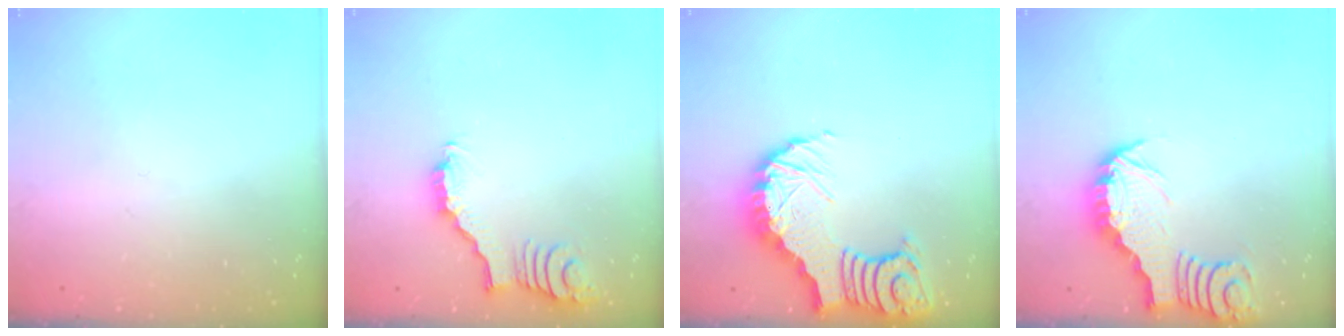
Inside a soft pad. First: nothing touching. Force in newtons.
{"total": 2.6, "press": 2.6, "slide": 0.4}
{"total": 9.9, "press": 9.8, "slide": 1.3}
{"total": 3.0, "press": 2.9, "slide": 0.3}